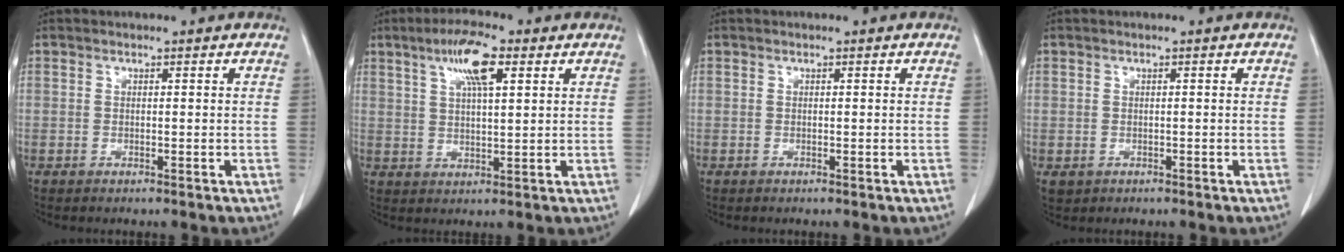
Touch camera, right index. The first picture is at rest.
{"total": 7.6, "force": [3.7, 1.6, 6.4], "torque": [-0.122, 0.010, 0.065]}
{"total": 0.0}
{"total": 1.5, "force": [-0.5, 1.4, 0.3], "torque": [-0.009, 0.002, -0.001]}